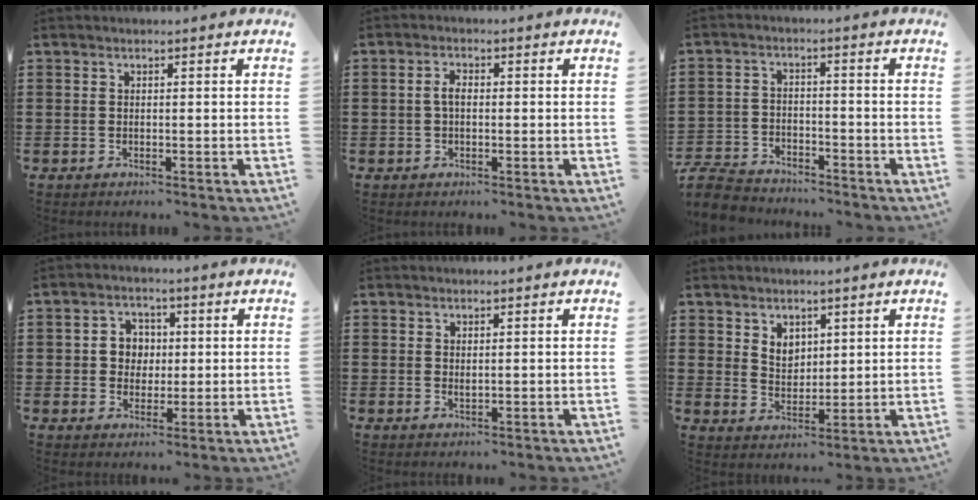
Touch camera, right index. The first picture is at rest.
{"total": 2.4, "force": [-0.1, 1.2, 2.1], "torque": [-0.049, 0.001, -0.005]}
{"total": 5.7, "force": [-5.4, 1.4, 1.1], "torque": [-0.042, 0.003, -0.113]}
{"total": 4.5, "force": [0.2, 4.2, 1.6], "torque": [-0.049, 0.014, 0.000]}
{"total": 0.7, "force": [0.4, 0.3, 0.5], "torque": [-0.009, 0.003, 0.007]}
{"total": 3.8, "force": [2.6, 2.6, 0.7], "torque": [-0.026, 0.006, 0.049]}